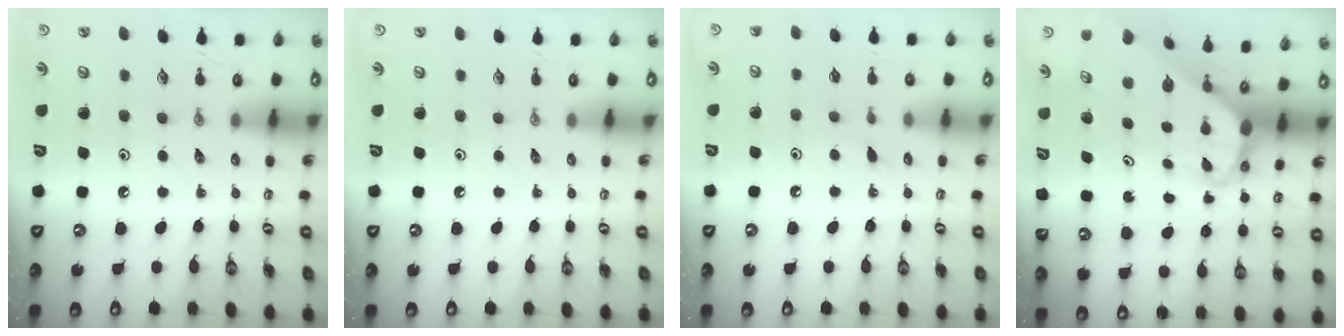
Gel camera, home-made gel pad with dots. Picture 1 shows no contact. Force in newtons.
{"total": 0.0}
{"total": 5.4, "press": 5.4, "slide": 0.5}
{"total": 4.7, "press": 4.7, "slide": 0.3}